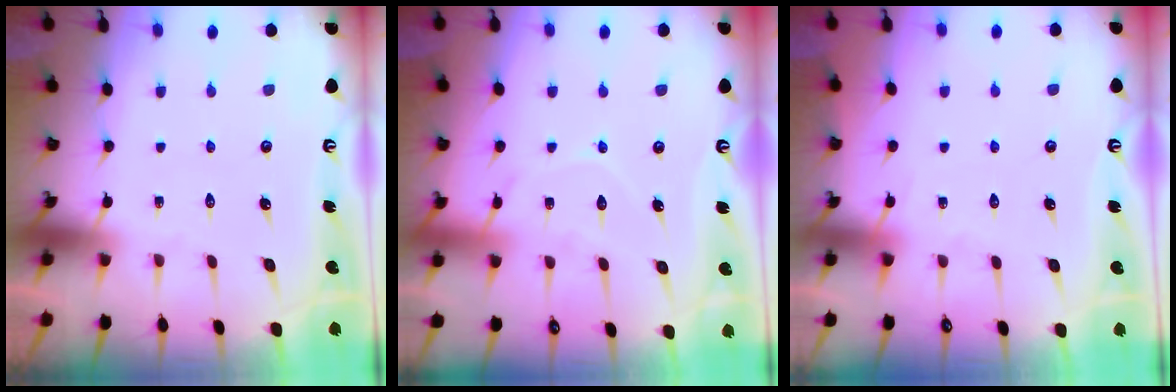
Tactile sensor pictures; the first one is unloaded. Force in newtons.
{"total": 8.7, "press": 8.7, "slide": 0.7}
{"total": 3.5, "press": 3.5, "slide": 0.5}